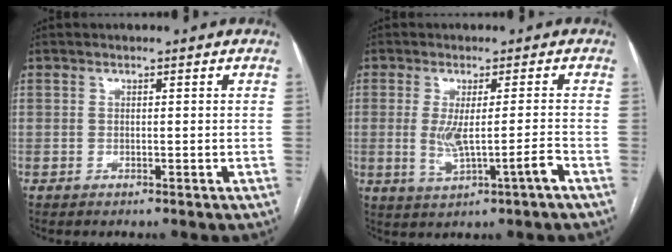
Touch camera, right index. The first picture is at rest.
{"total": 9.3, "force": [-2.2, 0.1, 9.1], "torque": [-0.165, -0.006, -0.033]}